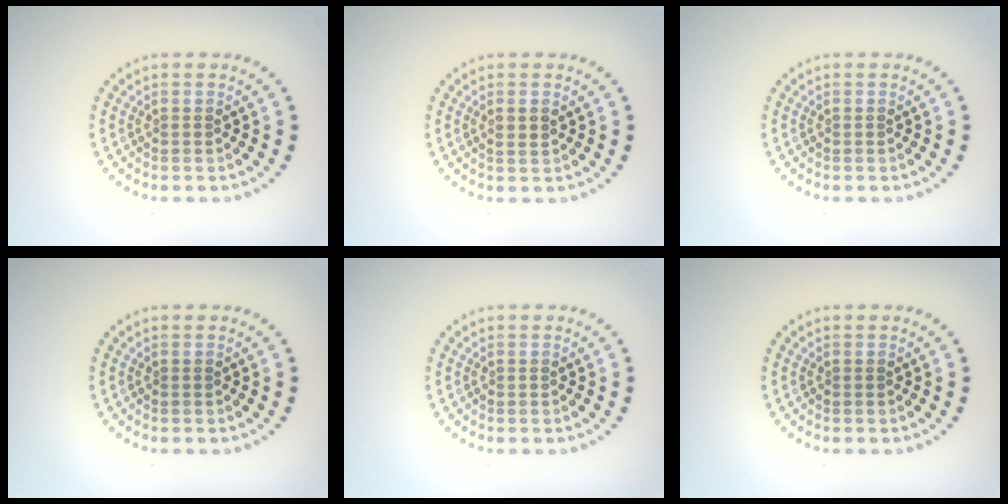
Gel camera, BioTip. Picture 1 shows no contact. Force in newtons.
{"total": 1.3, "press": 1.2, "slide": 0.3}
{"total": 0.0}
{"total": 0.0}
{"total": 0.0}
{"total": 0.0}